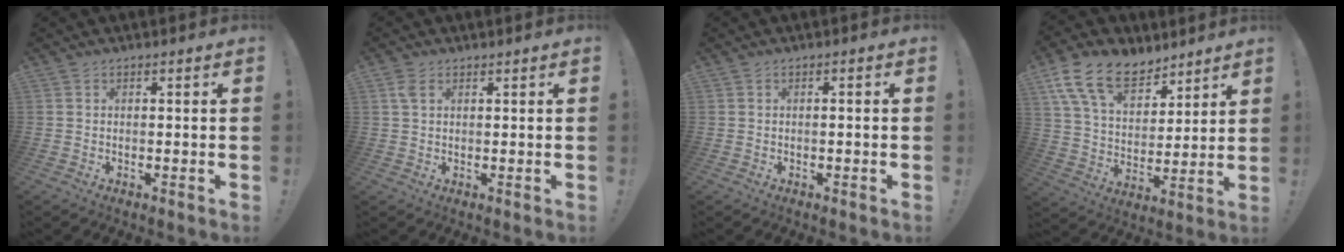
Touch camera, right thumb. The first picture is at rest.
{"total": 2.5, "force": [1.4, 1.3, 1.6], "torque": [-0.034, 0.001, 0.026]}
{"total": 1.0, "force": [-0.7, -0.3, 0.7], "torque": [-0.021, 0.002, -0.012]}
{"total": 16.9, "force": [10.7, 10.0, 8.3], "torque": [-0.157, -0.058, 0.202]}